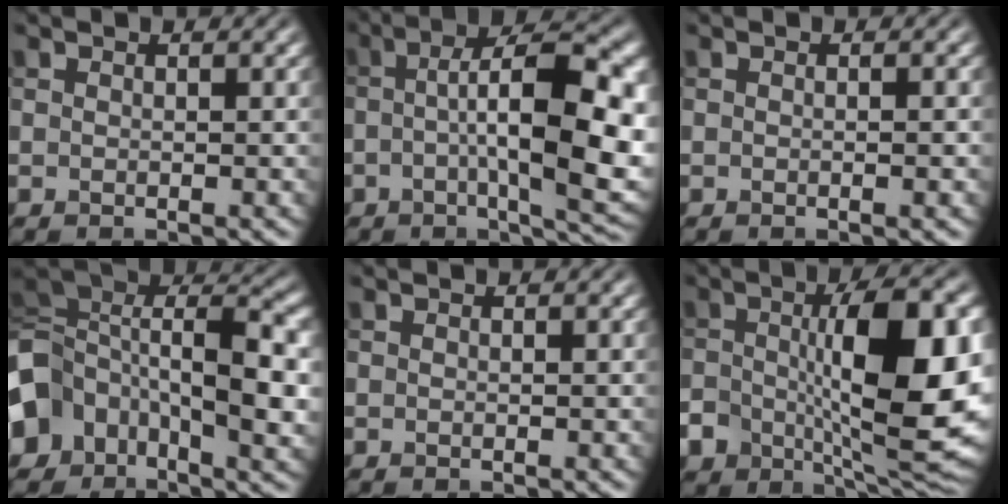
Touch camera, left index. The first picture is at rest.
{"total": 11.8, "force": [-0.1, 3.5, 11.3], "torque": [-0.165, 0.002, 0.003]}
{"total": 1.2, "force": [-0.1, 0.3, 1.2], "torque": [-0.012, 0.000, -0.004]}
{"total": 12.6, "force": [-0.6, 8.6, 9.2], "torque": [-0.167, 0.007, -0.013]}
{"total": 0.0}
{"total": 12.7, "force": [-1.0, 5.4, 11.4], "torque": [-0.189, -0.012, -0.011]}